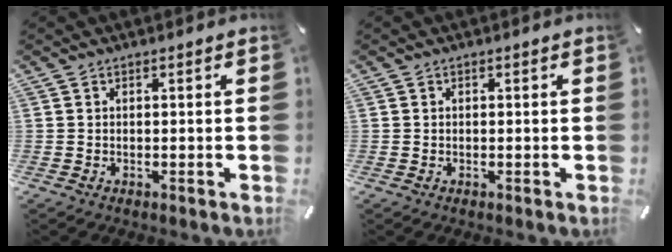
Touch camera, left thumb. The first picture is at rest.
{"total": 0.0}